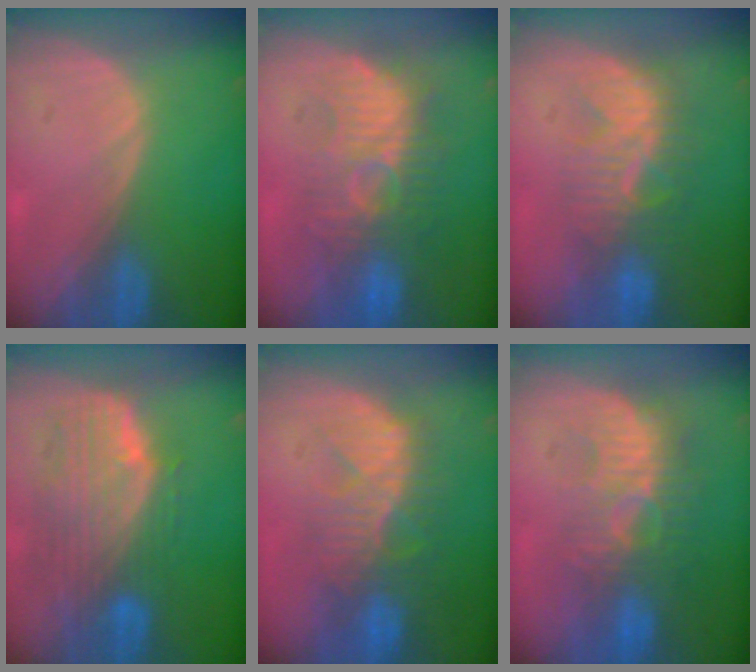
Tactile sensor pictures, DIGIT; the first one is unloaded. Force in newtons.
{"total": 9.7, "press": 9.6, "slide": 1.4}
{"total": 8.3, "press": 8.0, "slide": 2.2}
{"total": 10.0, "press": 8.9, "slide": 4.6}
{"total": 10.0, "press": 9.0, "slide": 4.2}
{"total": 9.4, "press": 8.9, "slide": 2.9}